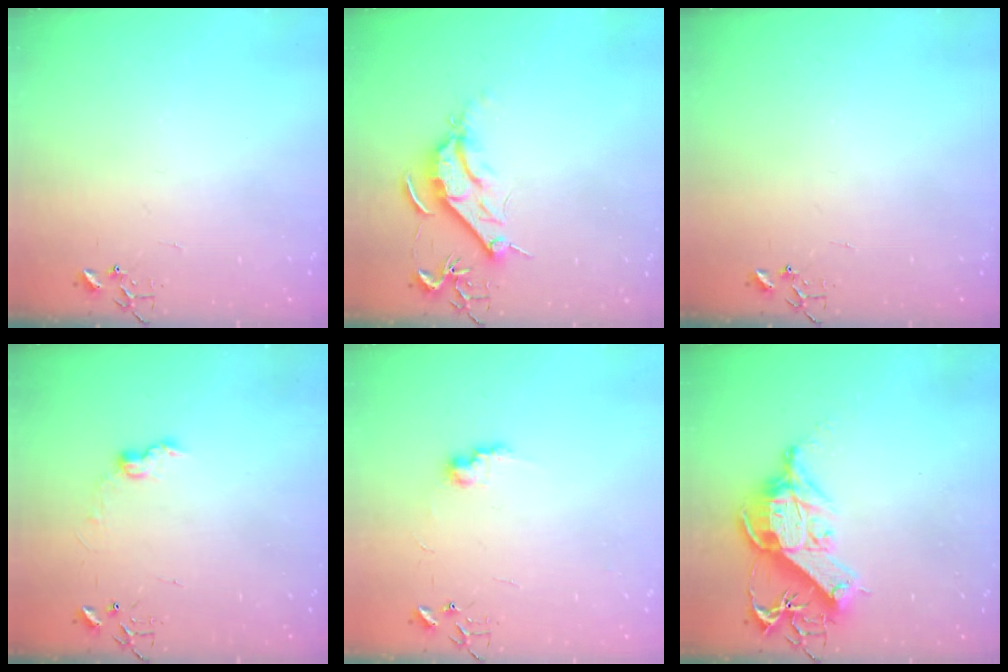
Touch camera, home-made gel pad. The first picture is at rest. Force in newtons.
{"total": 9.1, "press": 9.0, "slide": 0.8}
{"total": 0.0}
{"total": 7.8, "press": 7.8, "slide": 0.8}
{"total": 7.5, "press": 7.4, "slide": 0.3}
{"total": 13.7, "press": 13.5, "slide": 2.2}